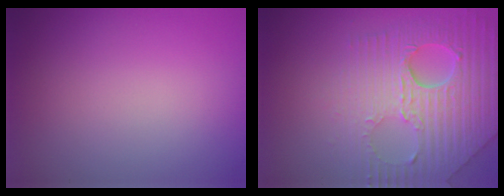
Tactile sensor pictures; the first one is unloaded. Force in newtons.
{"total": 8.1, "press": 6.2, "slide": 5.3}